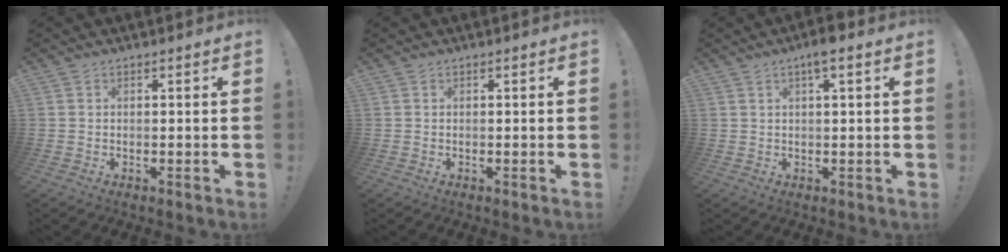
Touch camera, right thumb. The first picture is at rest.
{"total": 0.0}
{"total": 4.4, "force": [2.3, 0.4, 3.8], "torque": [-0.051, -0.008, 0.032]}